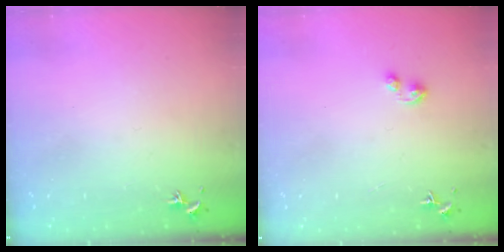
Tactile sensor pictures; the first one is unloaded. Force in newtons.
{"total": 2.8, "press": 2.7, "slide": 0.4}